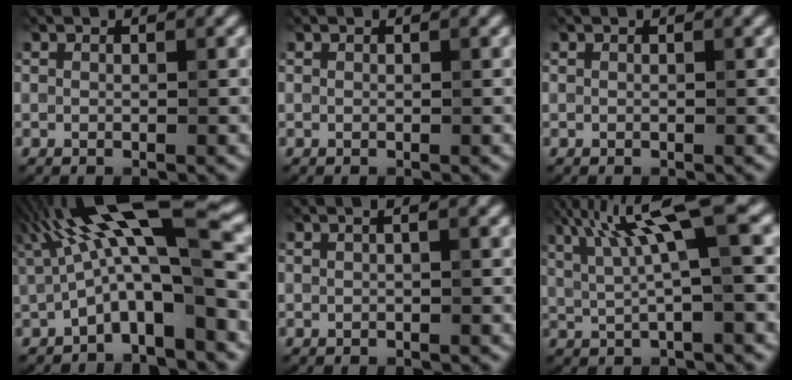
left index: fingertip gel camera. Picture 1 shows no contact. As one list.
[{"total": 0.0}, {"total": 0.0}, {"total": 10.0, "force": [1.5, 2.7, 9.5], "torque": [-0.154, 0.012, 0.017]}, {"total": 1.8, "force": [0.7, 0.8, 1.5], "torque": [-0.011, 0.014, -0.007]}, {"total": 8.5, "force": [3.2, 1.4, 7.8], "torque": [-0.139, 0.024, 0.062]}]